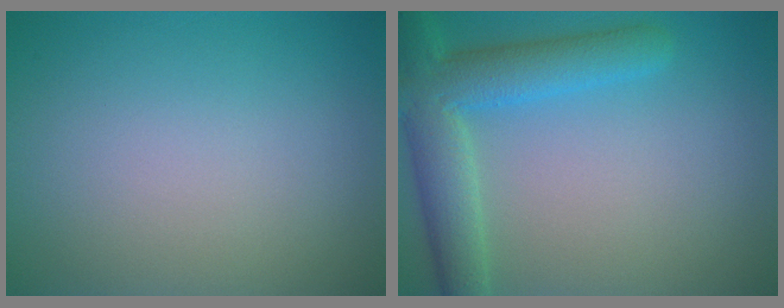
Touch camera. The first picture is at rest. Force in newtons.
{"total": 6.3, "press": 6.3, "slide": 0.3}